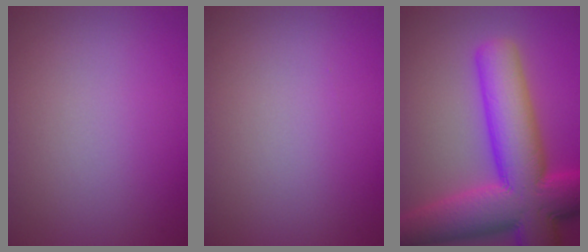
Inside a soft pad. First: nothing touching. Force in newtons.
{"total": 0.0}
{"total": 13.2, "press": 13.2, "slide": 0.6}